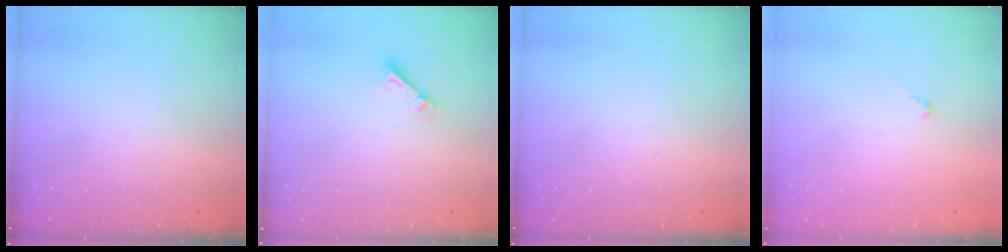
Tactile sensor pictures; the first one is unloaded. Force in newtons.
{"total": 4.4, "press": 4.4, "slide": 0.2}
{"total": 0.0}
{"total": 0.8, "press": 0.7, "slide": 0.5}